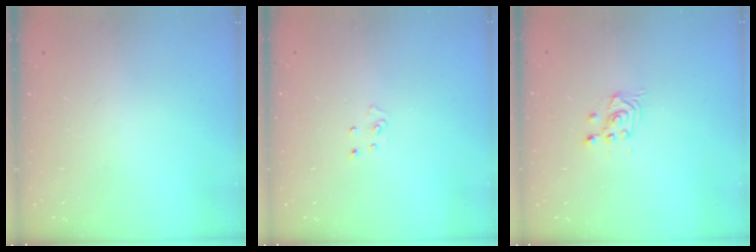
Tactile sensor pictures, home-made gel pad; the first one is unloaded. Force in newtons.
{"total": 3.1, "press": 3.1, "slide": 0.2}
{"total": 2.6, "press": 2.6, "slide": 0.1}